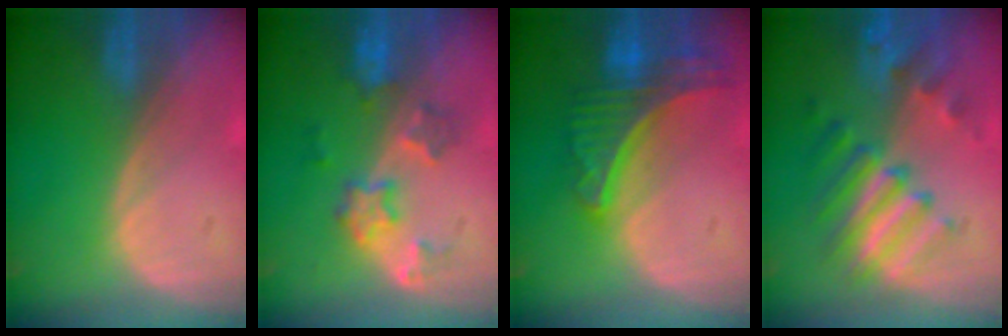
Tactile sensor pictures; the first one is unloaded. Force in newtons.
{"total": 5.9, "press": 5.7, "slide": 1.8}
{"total": 8.9, "press": 7.8, "slide": 4.3}
{"total": 9.5, "press": 8.3, "slide": 4.7}